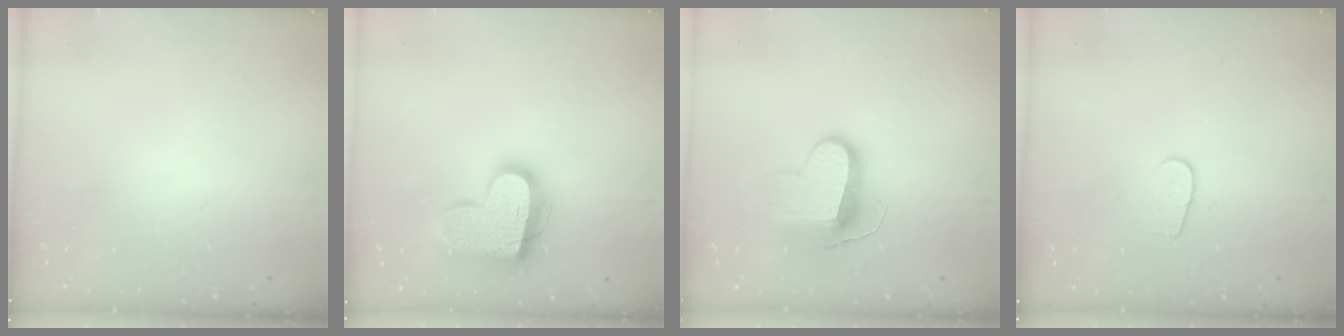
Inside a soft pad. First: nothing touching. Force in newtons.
{"total": 16.3, "press": 16.3, "slide": 1.3}
{"total": 10.3, "press": 10.2, "slide": 0.5}
{"total": 5.4, "press": 5.4, "slide": 0.6}